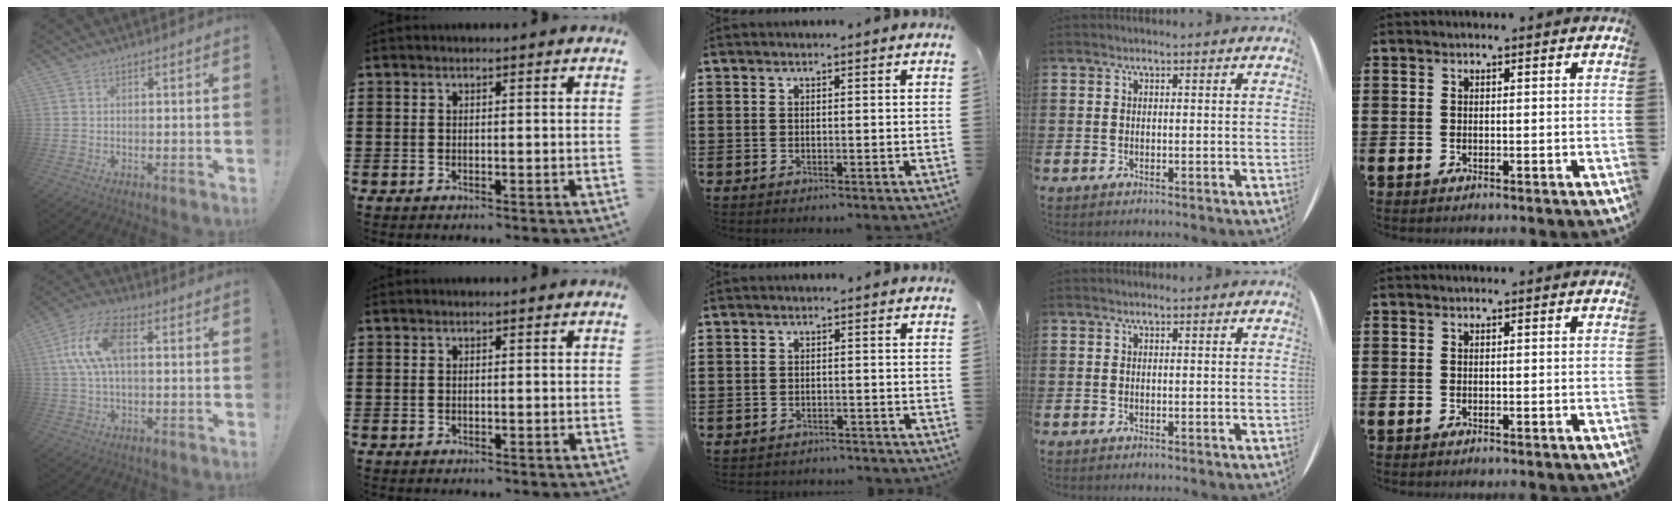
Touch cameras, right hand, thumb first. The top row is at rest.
{"thumb": {"total": 12.8, "force": [2.2, 6.3, 10.9], "torque": [-0.232, 0.008, 0.040]}, "middle": {"total": 2.0, "force": [-1.9, 0.4, -0.3], "torque": [-0.001, 0.002, -0.045]}}